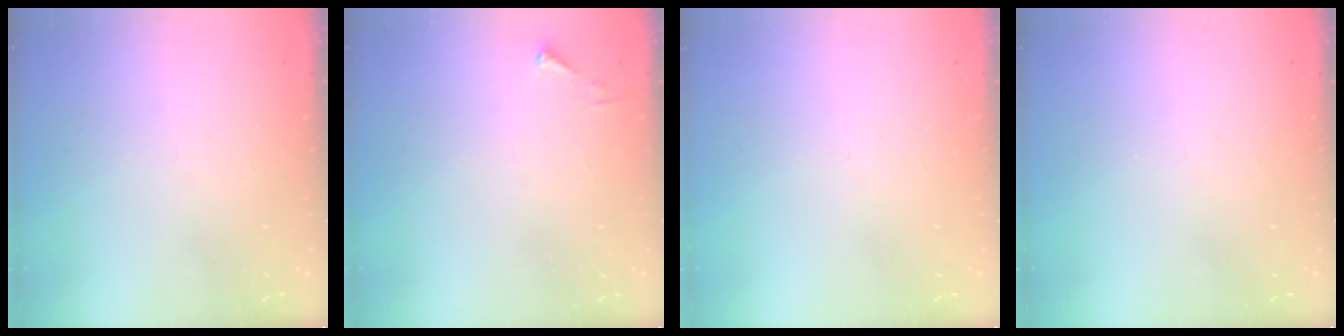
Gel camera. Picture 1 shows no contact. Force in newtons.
{"total": 2.7, "press": 2.7, "slide": 0.3}
{"total": 0.0}
{"total": 0.0}